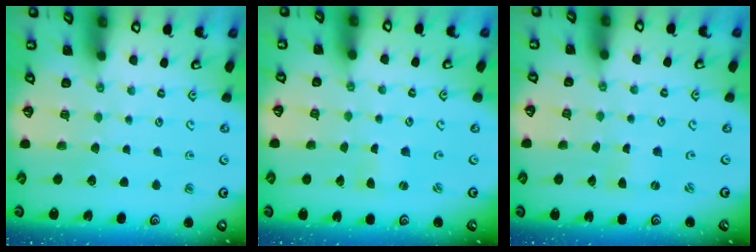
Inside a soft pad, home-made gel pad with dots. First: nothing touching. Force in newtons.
{"total": 0.0}
{"total": 0.0}